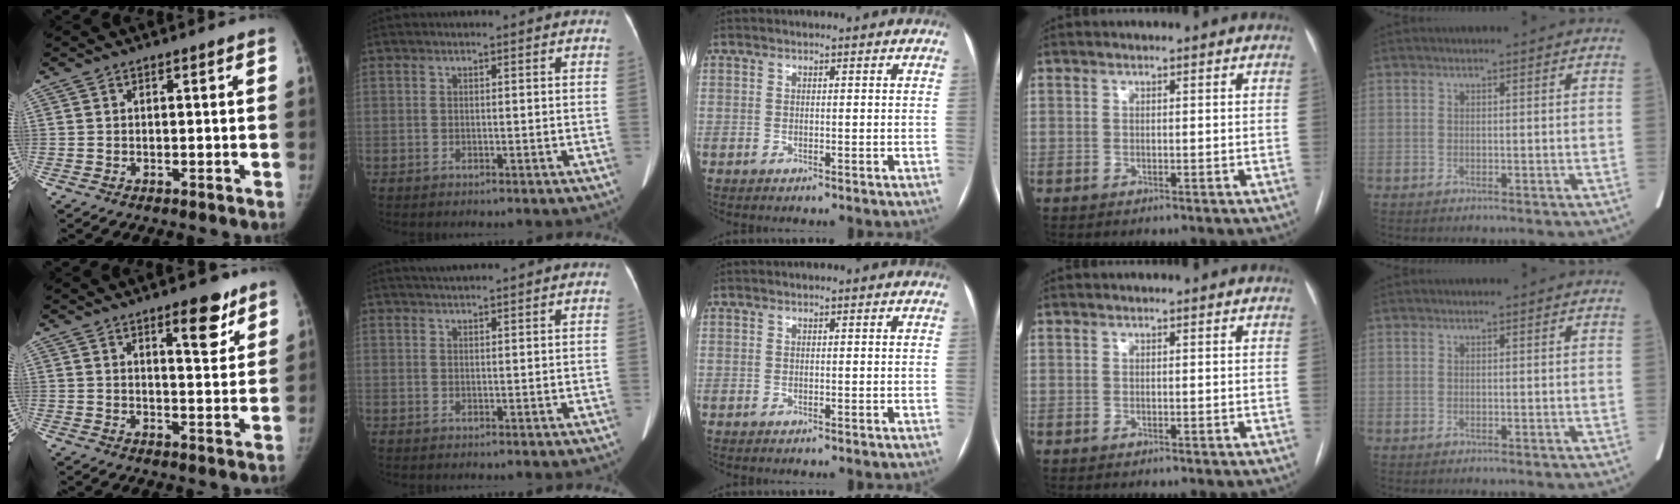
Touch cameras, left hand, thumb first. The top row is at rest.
{"thumb": {"total": 7.9, "force": [5.0, 2.7, 5.5], "torque": [-0.054, -0.032, 0.070]}, "index": {"total": 4.9, "force": [4.5, -0.4, 1.8], "torque": [-0.024, 0.030, 0.062]}}